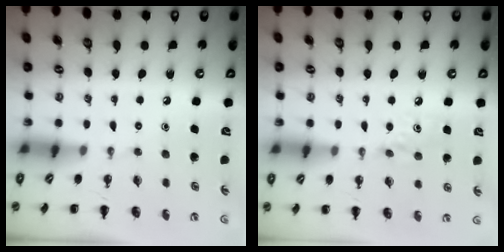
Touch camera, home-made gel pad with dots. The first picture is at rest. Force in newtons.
{"total": 5.8, "press": 5.6, "slide": 1.7}